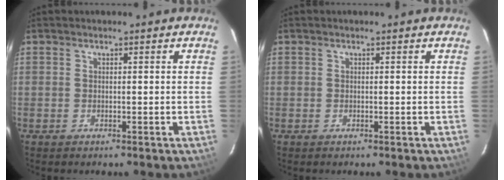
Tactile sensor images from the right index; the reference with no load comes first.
{"total": 0.0}